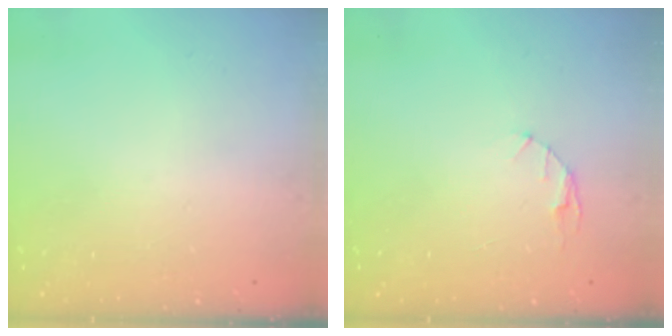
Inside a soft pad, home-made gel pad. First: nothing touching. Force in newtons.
{"total": 2.9, "press": 2.9, "slide": 0.4}